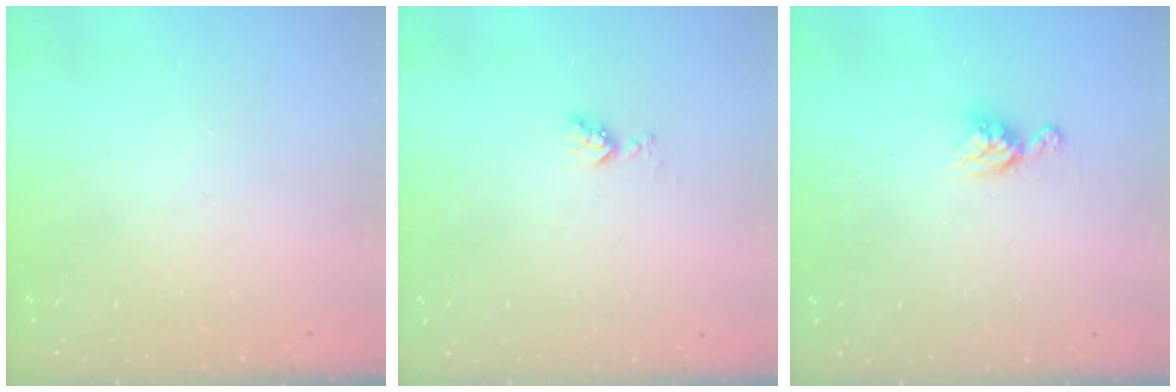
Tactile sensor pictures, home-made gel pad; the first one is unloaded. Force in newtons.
{"total": 3.7, "press": 3.7, "slide": 0.6}
{"total": 8.0, "press": 7.9, "slide": 0.7}